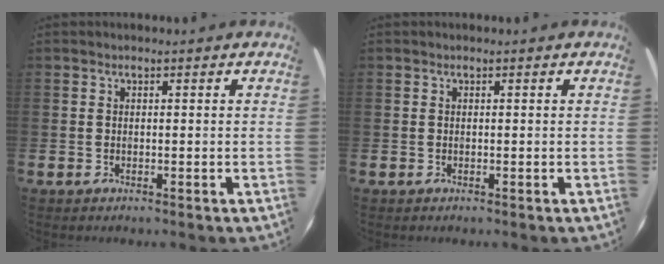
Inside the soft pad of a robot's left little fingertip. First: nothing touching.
{"total": 0.0}